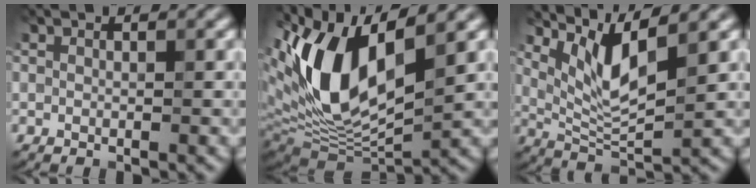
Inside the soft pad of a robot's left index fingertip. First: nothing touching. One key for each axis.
{"total": 12.4, "fx": 3.3, "fy": 5.7, "fz": 10.5, "tx": -0.216, "ty": -0.001, "tz": 0.058}
{"total": 5.1, "fx": 2.8, "fy": 1.2, "fz": 4.2, "tx": -0.088, "ty": -0.013, "tz": 0.058}